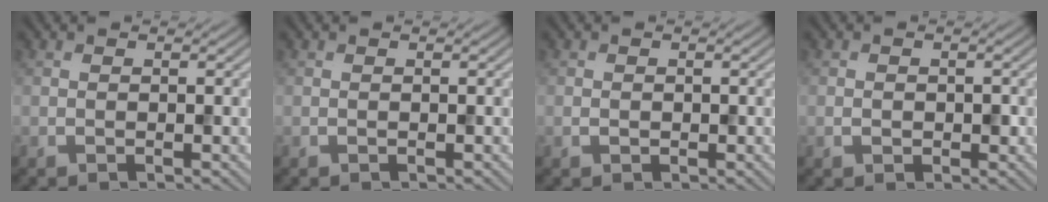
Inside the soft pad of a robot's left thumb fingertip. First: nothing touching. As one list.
[{"total": 0.0}, {"total": 0.8, "force": [-0.2, 0.7, 0.4], "torque": [-0.008, -0.004, -0.005]}, {"total": 1.5, "force": [-0.3, 1.3, 0.7], "torque": [-0.015, -0.007, -0.006]}]